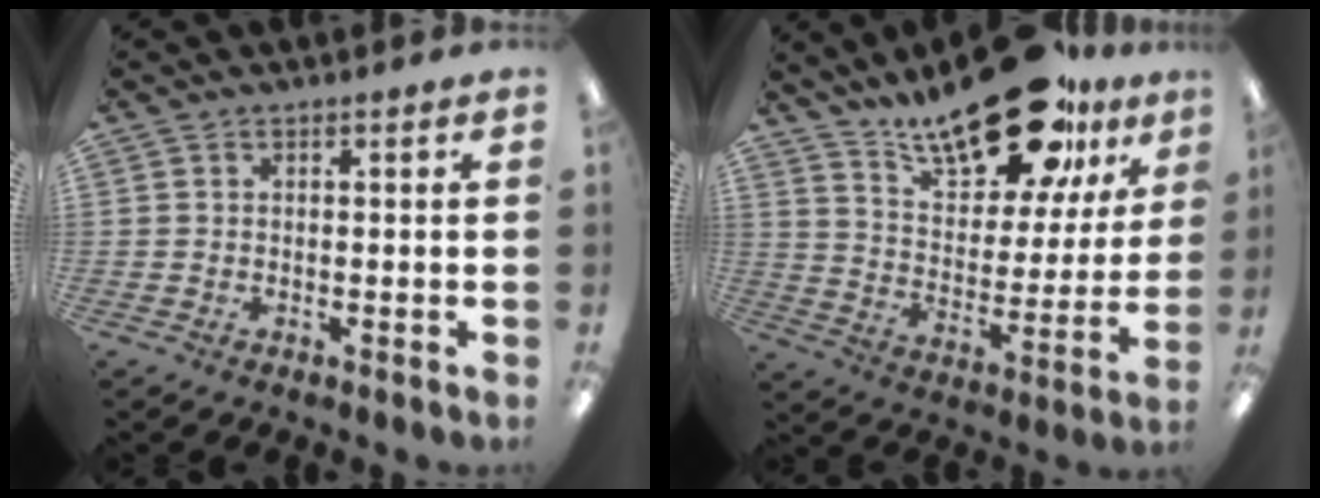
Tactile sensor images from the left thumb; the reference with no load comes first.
{"total": 21.6, "force": [15.6, 8.5, 12.3], "torque": [-0.184, -0.086, 0.261]}